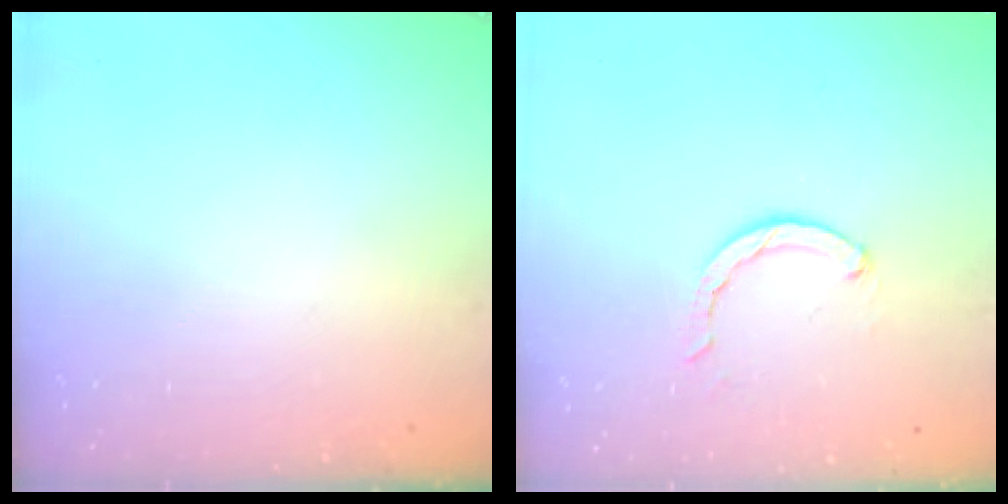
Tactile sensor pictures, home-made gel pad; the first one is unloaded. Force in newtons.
{"total": 2.3, "press": 2.3, "slide": 0.3}